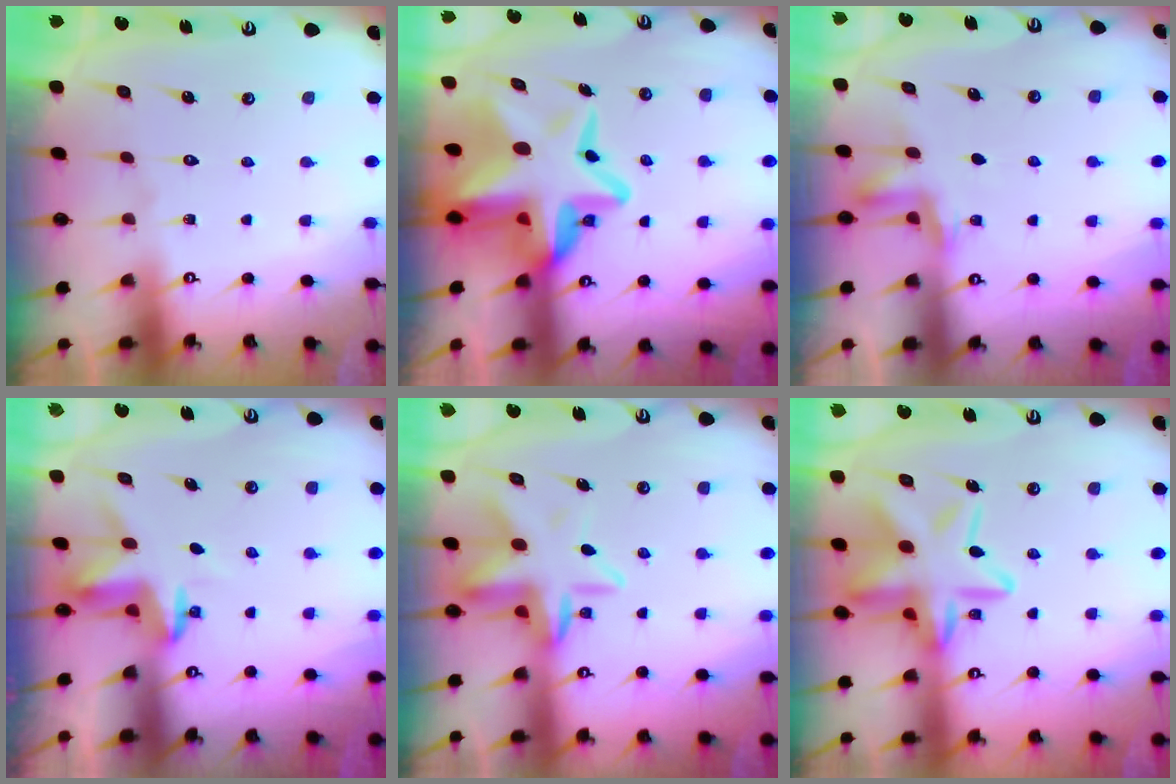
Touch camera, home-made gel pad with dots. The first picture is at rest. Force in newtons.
{"total": 17.5, "press": 16.9, "slide": 4.3}
{"total": 3.0, "press": 2.9, "slide": 0.6}
{"total": 4.0, "press": 4.0, "slide": 0.2}
{"total": 9.2, "press": 8.8, "slide": 2.6}
{"total": 18.5, "press": 18.4, "slide": 1.9}